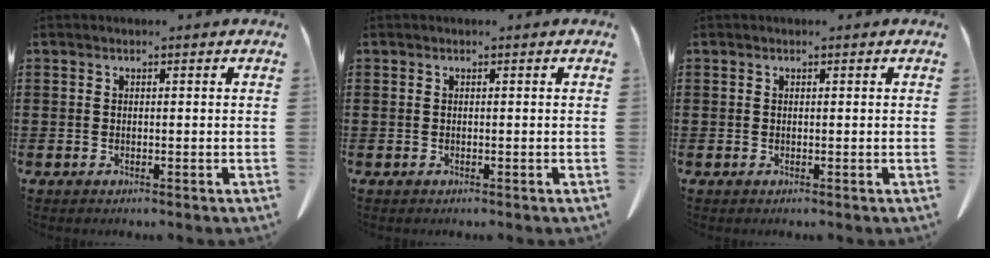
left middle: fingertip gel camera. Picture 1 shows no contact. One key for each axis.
{"total": 0.0}
{"total": 0.0}